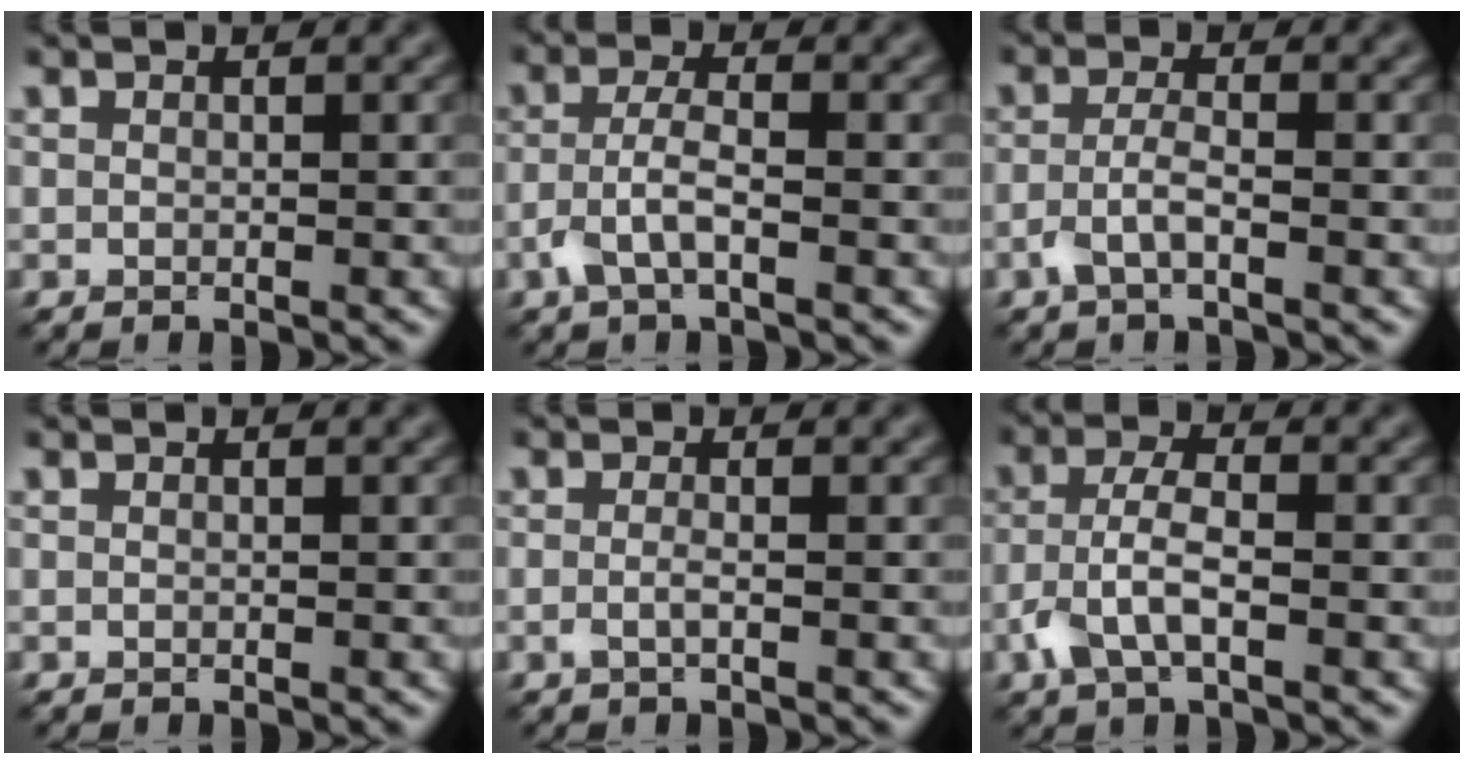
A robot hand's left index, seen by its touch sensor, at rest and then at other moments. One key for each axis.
{"total": 2.9, "fx": -1.3, "fy": 0.9, "fz": 2.4, "tx": -0.056, "ty": 0.004, "tz": -0.033}
{"total": 2.2, "fx": -1.1, "fy": 0.6, "fz": 1.9, "tx": -0.038, "ty": 0.005, "tz": -0.027}
{"total": 0.0}
{"total": 1.2, "fx": -0.3, "fy": 0.2, "fz": 1.1, "tx": -0.020, "ty": -0.004, "tz": -0.007}
{"total": 3.8, "fx": -1.5, "fy": 1.6, "fz": 3.1, "tx": -0.069, "ty": 0.003, "tz": -0.035}